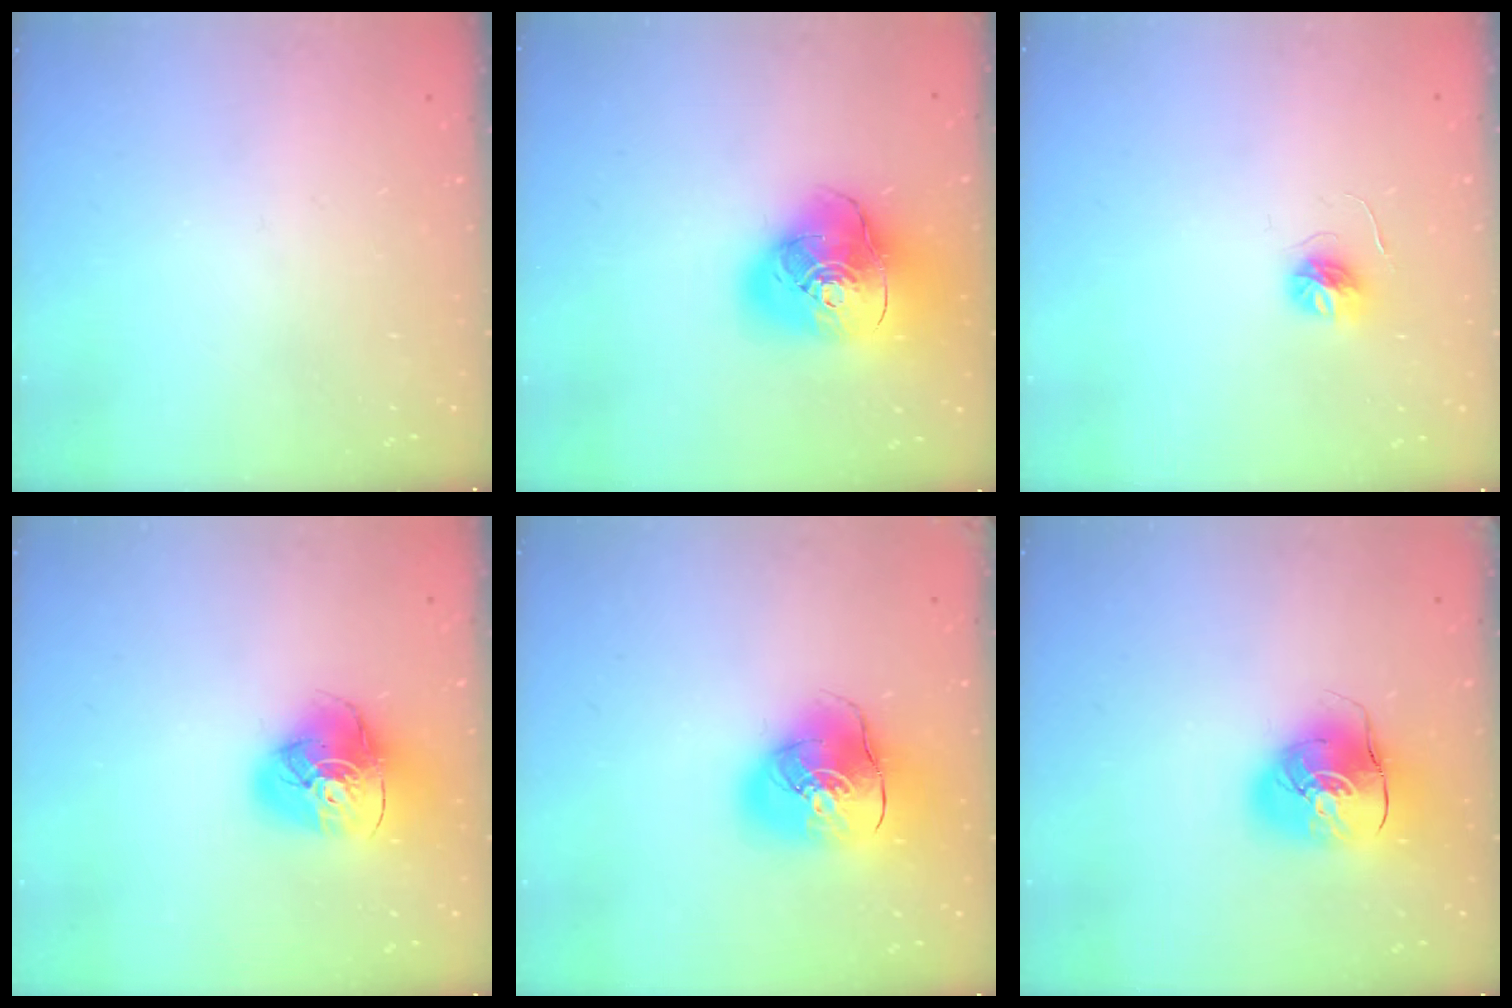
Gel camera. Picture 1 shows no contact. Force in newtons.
{"total": 19.4, "press": 19.2, "slide": 2.5}
{"total": 5.2, "press": 5.2, "slide": 0.6}
{"total": 13.8, "press": 13.7, "slide": 1.4}
{"total": 15.9, "press": 15.6, "slide": 2.7}
{"total": 11.4, "press": 11.3, "slide": 1.8}